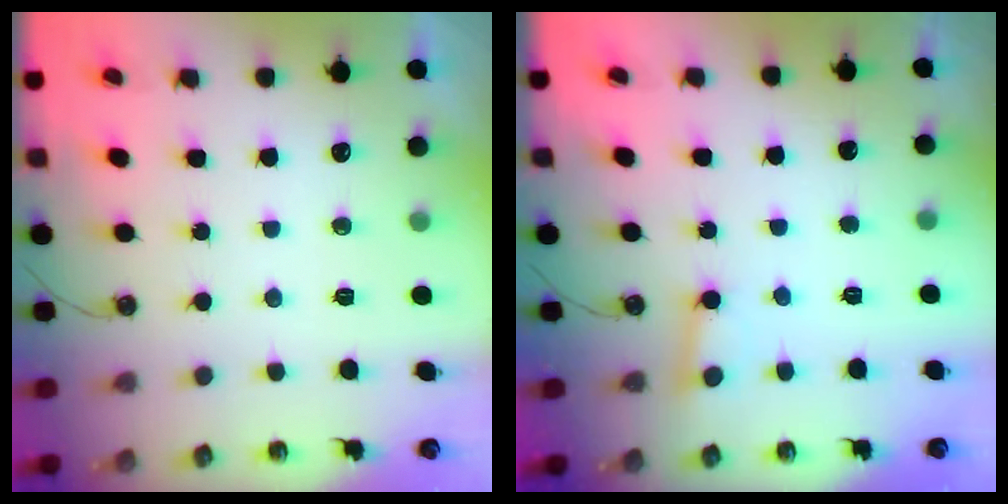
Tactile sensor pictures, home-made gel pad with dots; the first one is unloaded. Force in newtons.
{"total": 2.4, "press": 2.3, "slide": 0.6}